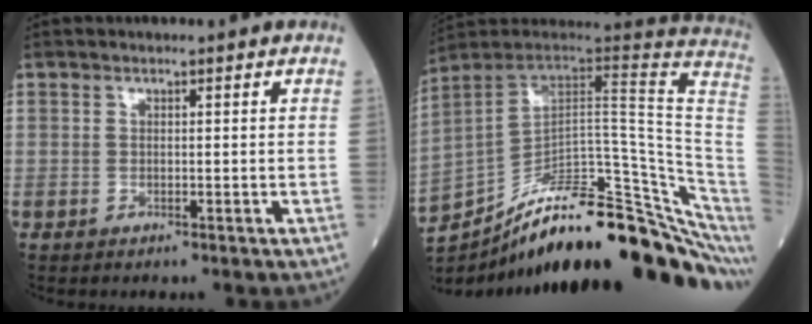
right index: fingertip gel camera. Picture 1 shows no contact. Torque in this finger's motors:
{"motor_torque": [-0.43, -1.61, 0.29, 0.12]}